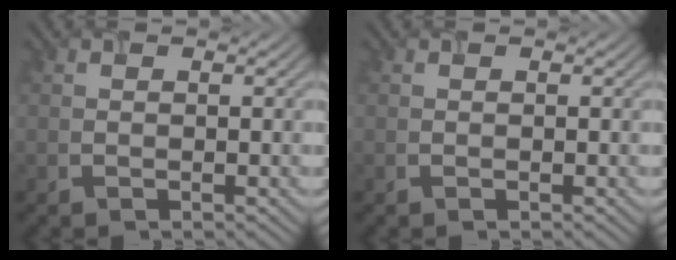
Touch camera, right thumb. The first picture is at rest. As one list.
[{"total": 0.0}]